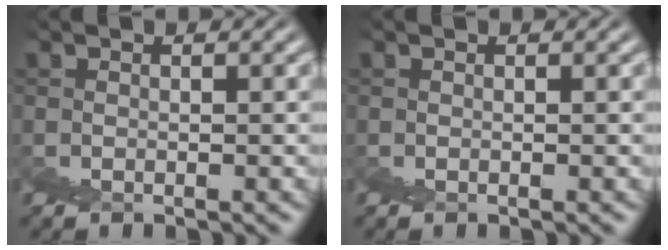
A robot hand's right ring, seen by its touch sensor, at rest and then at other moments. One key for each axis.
{"total": 0.0}